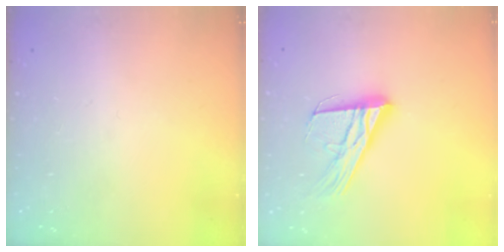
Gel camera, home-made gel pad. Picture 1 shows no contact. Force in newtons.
{"total": 16.7, "press": 16.6, "slide": 1.6}